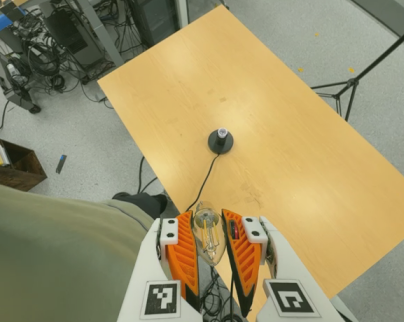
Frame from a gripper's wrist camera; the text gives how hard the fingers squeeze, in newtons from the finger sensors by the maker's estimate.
{"total": 21.9, "left": 24.6, "right": 19.2}